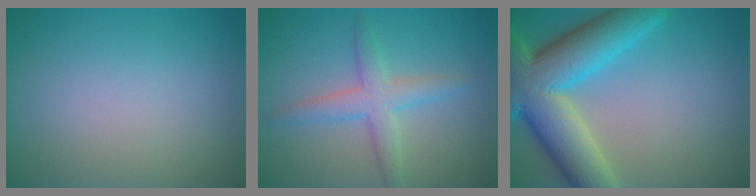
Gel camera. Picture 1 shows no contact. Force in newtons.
{"total": 3.4, "press": 3.4, "slide": 0.2}
{"total": 11.8, "press": 11.8, "slide": 0.7}